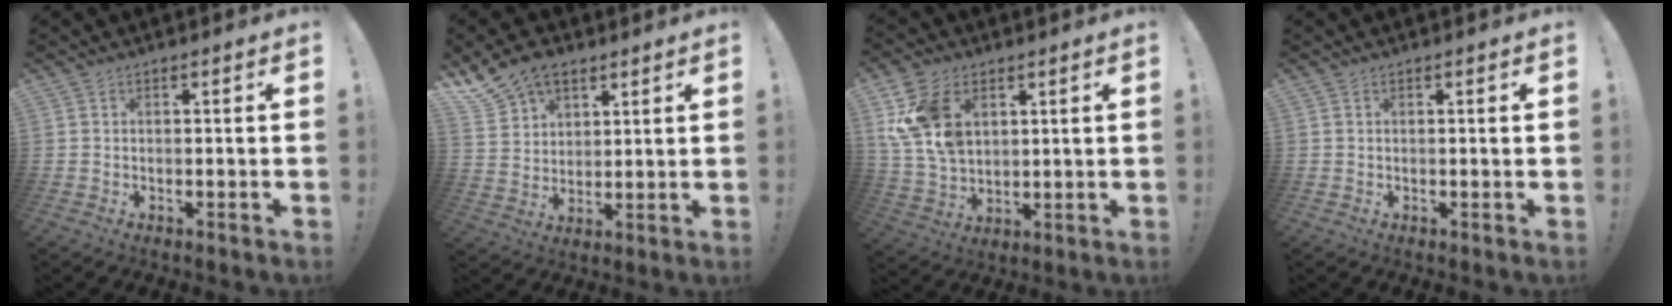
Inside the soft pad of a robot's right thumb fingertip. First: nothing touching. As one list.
[{"total": 11.1, "force": [7.8, 7.0, 3.6], "torque": [-0.075, -0.045, 0.156]}, {"total": 15.0, "force": [5.5, 10.2, 9.5], "torque": [-0.182, -0.016, 0.107]}, {"total": 0.7, "force": [0.3, -0.2, 0.6], "torque": [-0.007, -0.002, 0.003]}]